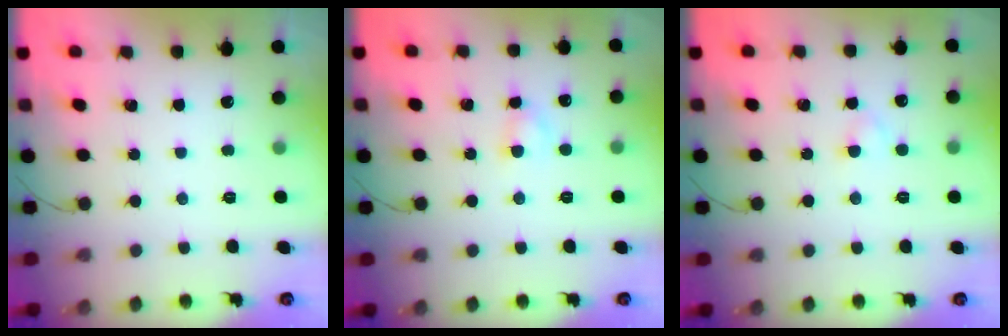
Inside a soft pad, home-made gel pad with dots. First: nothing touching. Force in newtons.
{"total": 2.5, "press": 2.3, "slide": 1.0}
{"total": 2.1, "press": 1.9, "slide": 1.0}